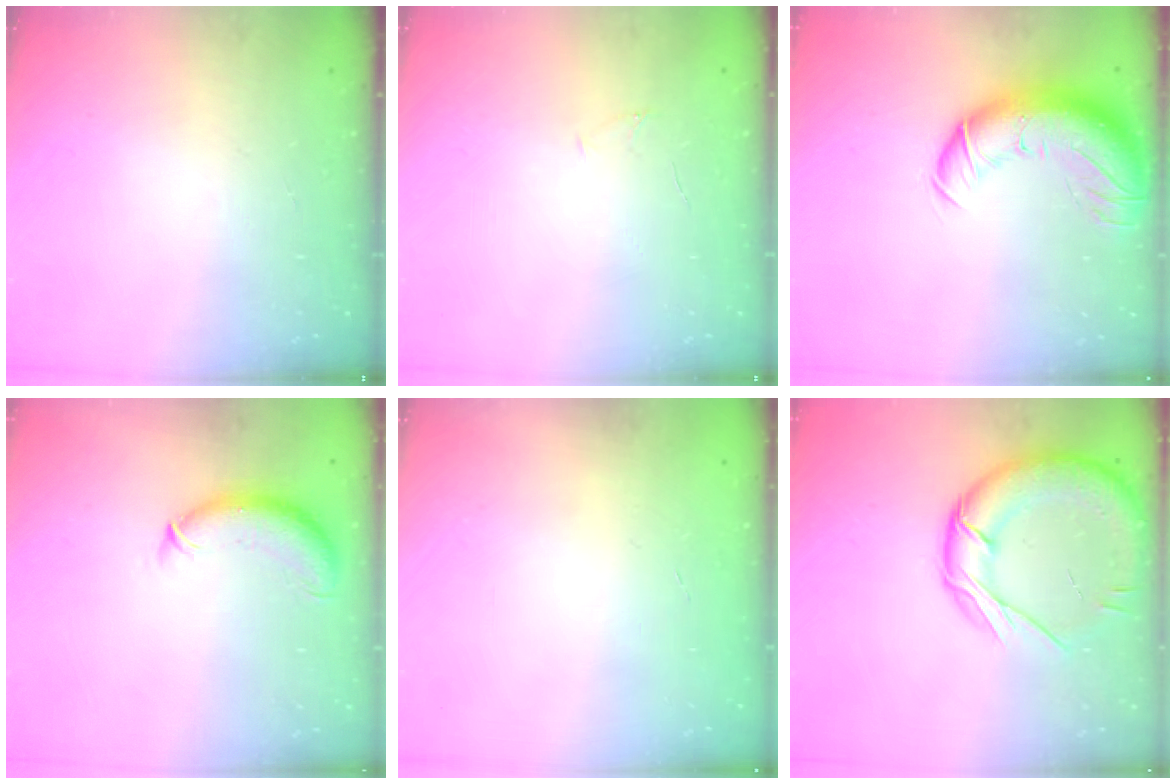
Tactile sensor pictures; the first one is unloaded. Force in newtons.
{"total": 4.0, "press": 3.8, "slide": 1.1}
{"total": 15.5, "press": 15.0, "slide": 3.8}
{"total": 9.7, "press": 9.6, "slide": 1.8}
{"total": 0.0}
{"total": 19.4, "press": 19.2, "slide": 2.3}